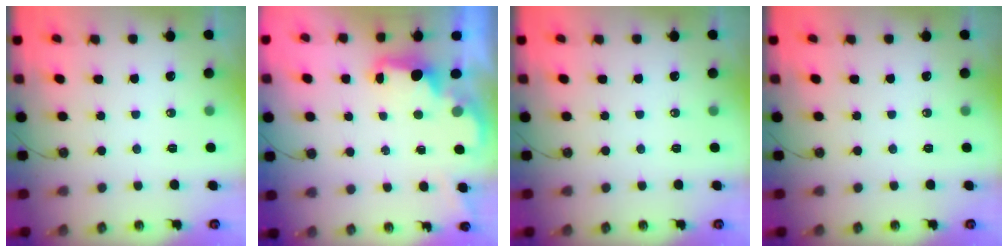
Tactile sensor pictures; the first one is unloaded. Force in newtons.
{"total": 2.2, "press": 2.1, "slide": 0.8}
{"total": 0.0}
{"total": 0.0}